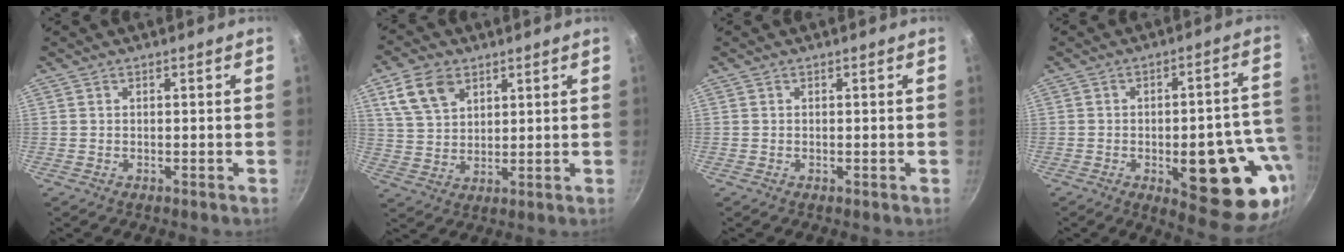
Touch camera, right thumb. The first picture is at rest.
{"total": 9.2, "force": [4.7, 6.0, 5.2], "torque": [-0.085, -0.007, 0.094]}
{"total": 0.0}
{"total": 20.5, "force": [-6.1, 8.1, 17.8], "torque": [-0.164, 0.018, -0.074]}